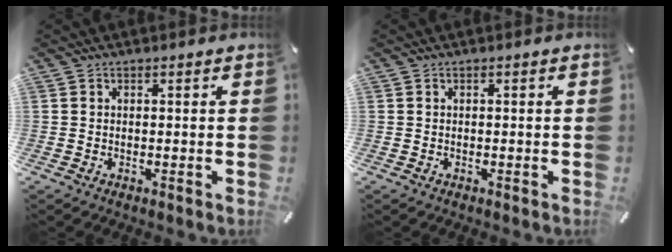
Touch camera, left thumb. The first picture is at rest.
{"total": 0.0}